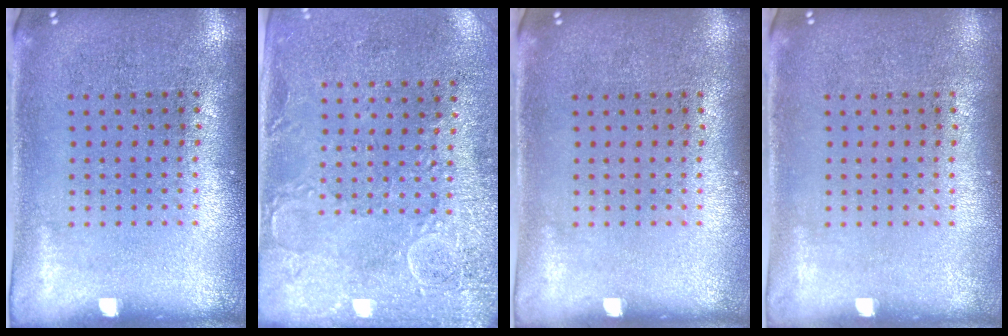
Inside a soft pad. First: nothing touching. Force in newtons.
{"total": 2.9, "press": 2.4, "slide": 1.7}
{"total": 0.0}
{"total": 0.0}